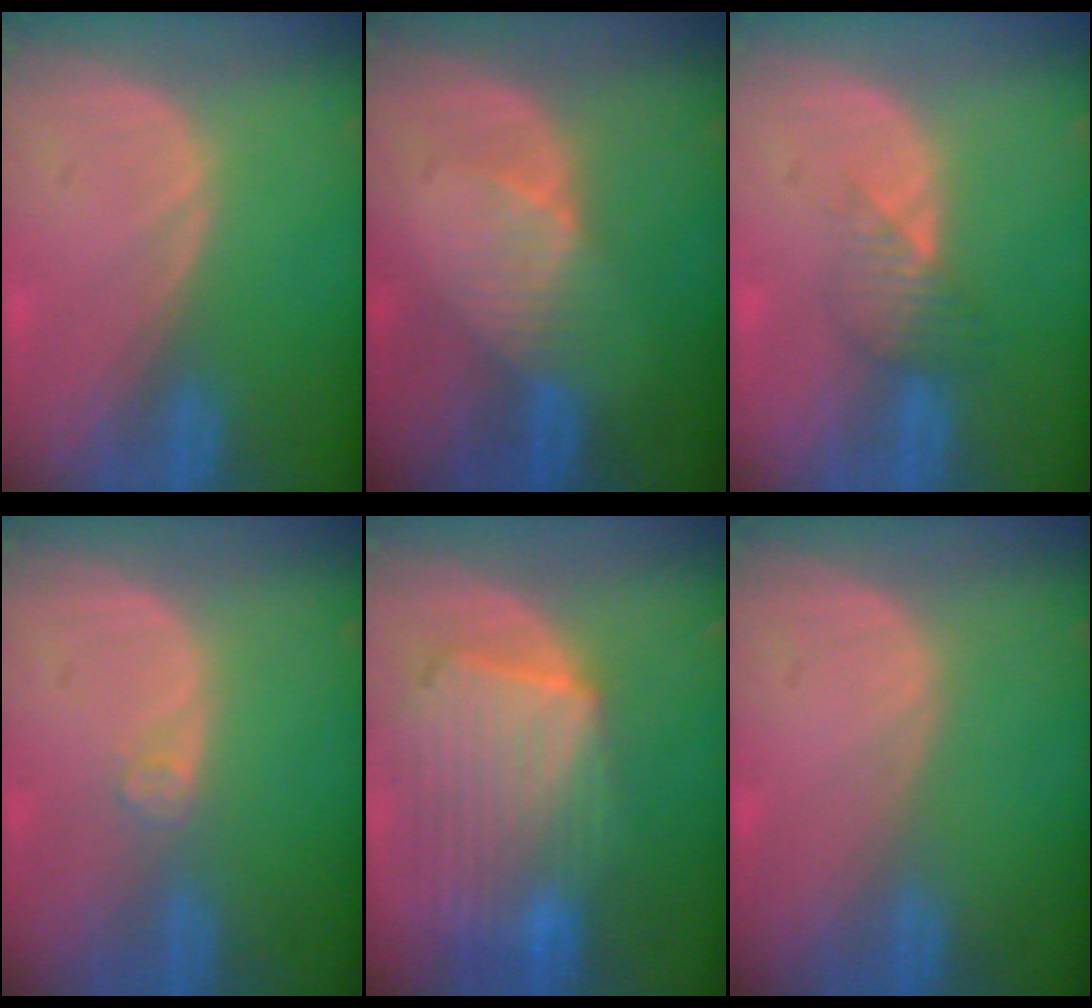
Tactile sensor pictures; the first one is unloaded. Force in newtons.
{"total": 3.5, "press": 3.5, "slide": 0.4}
{"total": 3.5, "press": 3.1, "slide": 1.6}
{"total": 1.5, "press": 1.5, "slide": 0.2}
{"total": 10.9, "press": 9.5, "slide": 5.3}
{"total": 0.0}